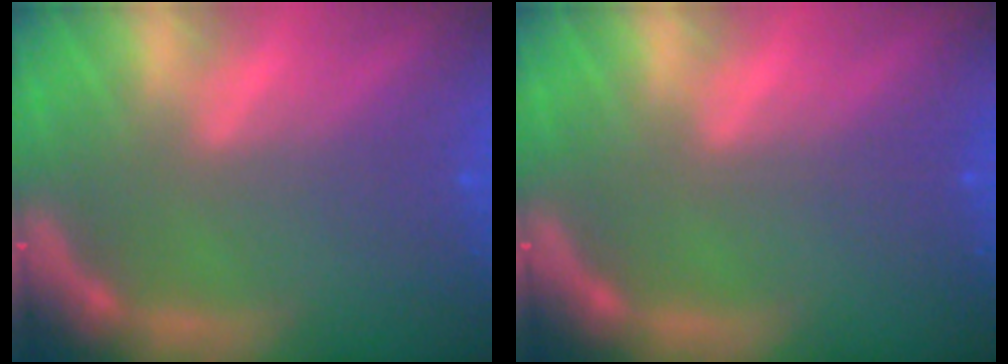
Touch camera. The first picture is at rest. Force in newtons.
{"total": 0.0}